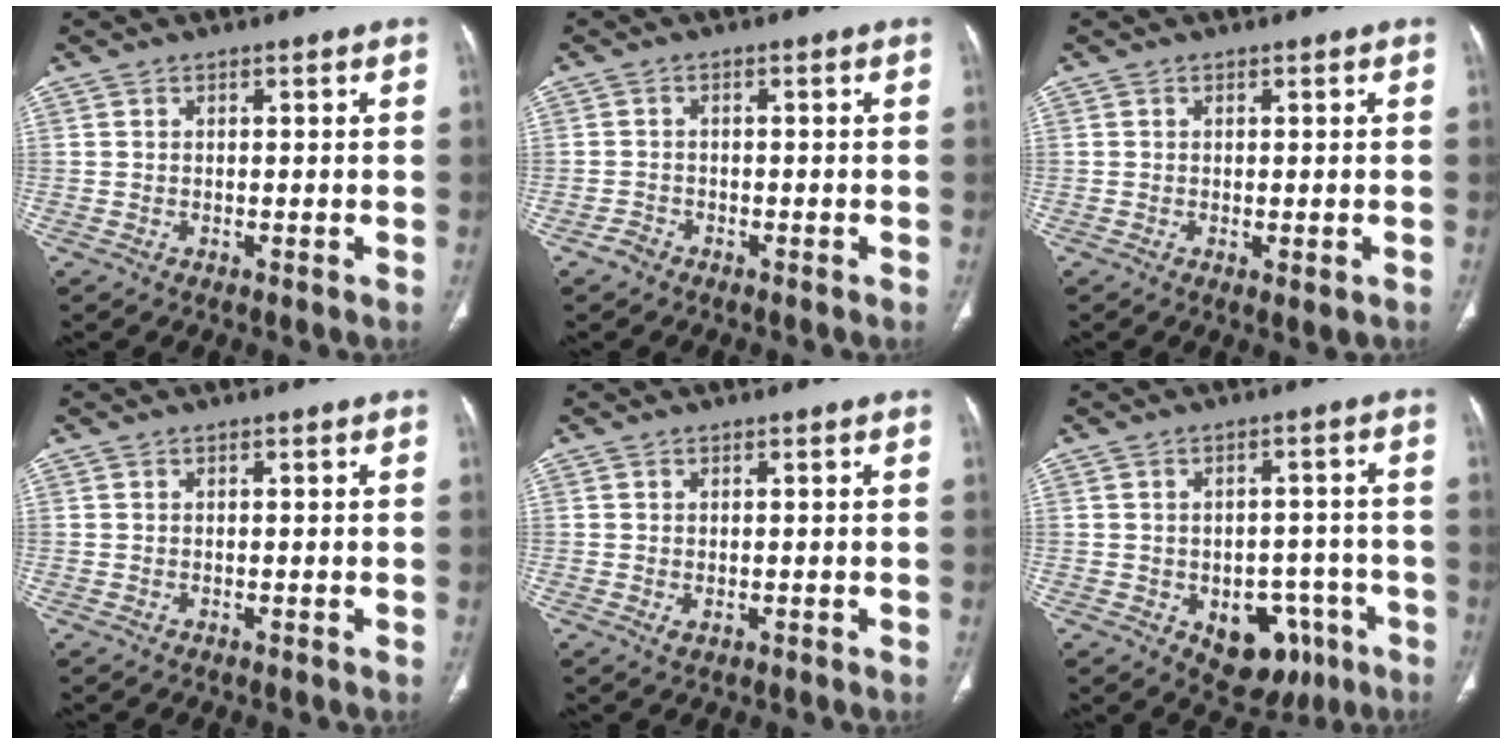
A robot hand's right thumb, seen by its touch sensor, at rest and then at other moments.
{"total": 1.7, "force": [-1.2, 1.1, 0.2], "torque": [-0.009, 0.006, -0.025]}
{"total": 1.8, "force": [-0.6, 0.6, 1.6], "torque": [-0.025, -0.005, -0.004]}
{"total": 0.0}
{"total": 1.1, "force": [-0.2, 0.6, 0.8], "torque": [-0.016, -0.003, 0.001]}
{"total": 11.4, "force": [-4.8, 7.7, 6.9], "torque": [-0.052, 0.031, -0.050]}